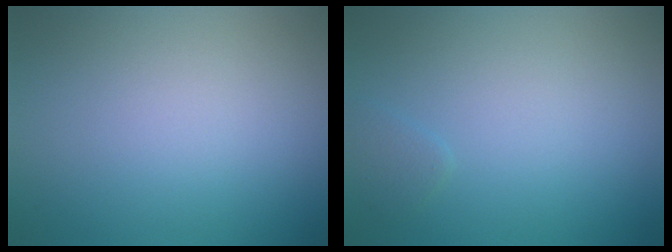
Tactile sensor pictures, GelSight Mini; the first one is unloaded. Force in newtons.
{"total": 0.8, "press": 0.8, "slide": 0.1}